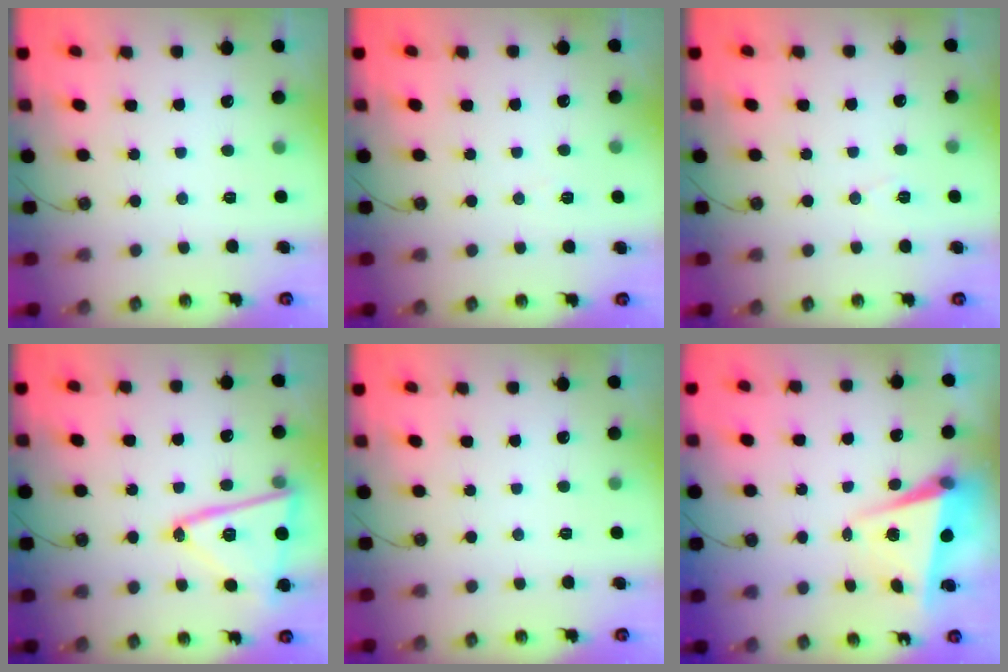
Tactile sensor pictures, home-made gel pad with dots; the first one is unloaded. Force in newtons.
{"total": 5.4, "press": 3.1, "slide": 4.4}
{"total": 5.7, "press": 3.5, "slide": 4.5}
{"total": 17.2, "press": 17.2, "slide": 1.1}
{"total": 0.0}
{"total": 5.2, "press": 5.2, "slide": 0.6}